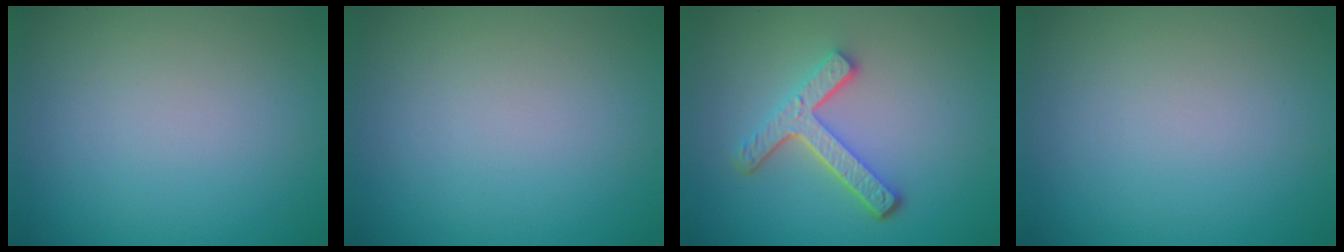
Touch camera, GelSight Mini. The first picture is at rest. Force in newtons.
{"total": 0.0}
{"total": 4.3, "press": 3.3, "slide": 2.7}
{"total": 0.0}